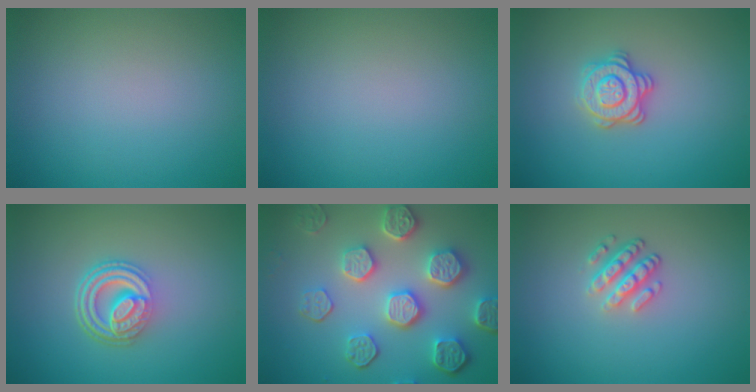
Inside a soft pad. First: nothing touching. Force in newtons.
{"total": 0.0}
{"total": 3.1, "press": 2.8, "slide": 1.3}
{"total": 4.8, "press": 3.3, "slide": 3.5}
{"total": 6.9, "press": 5.6, "slide": 4.1}
{"total": 2.8, "press": 2.3, "slide": 1.5}